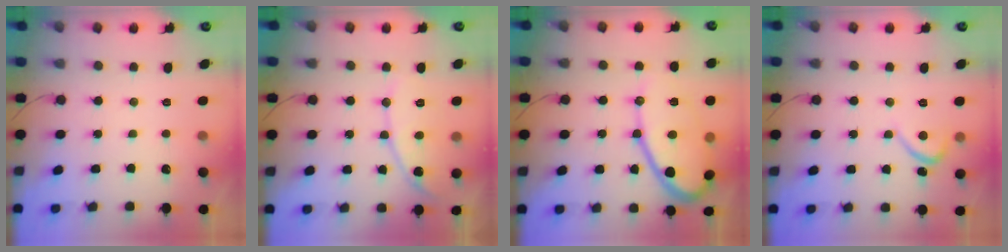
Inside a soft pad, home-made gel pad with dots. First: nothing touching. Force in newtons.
{"total": 9.3, "press": 9.3, "slide": 0.3}
{"total": 14.2, "press": 14.2, "slide": 0.7}
{"total": 2.7, "press": 2.7, "slide": 0.3}